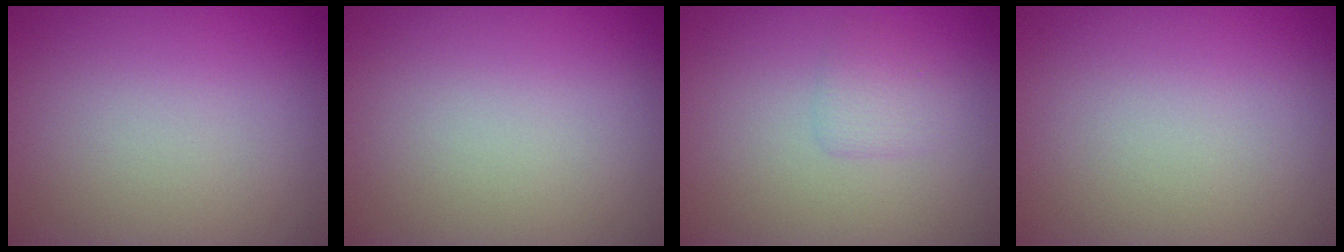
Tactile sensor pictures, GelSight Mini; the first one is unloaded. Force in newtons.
{"total": 0.0}
{"total": 1.3, "press": 1.3, "slide": 0.1}
{"total": 0.0}